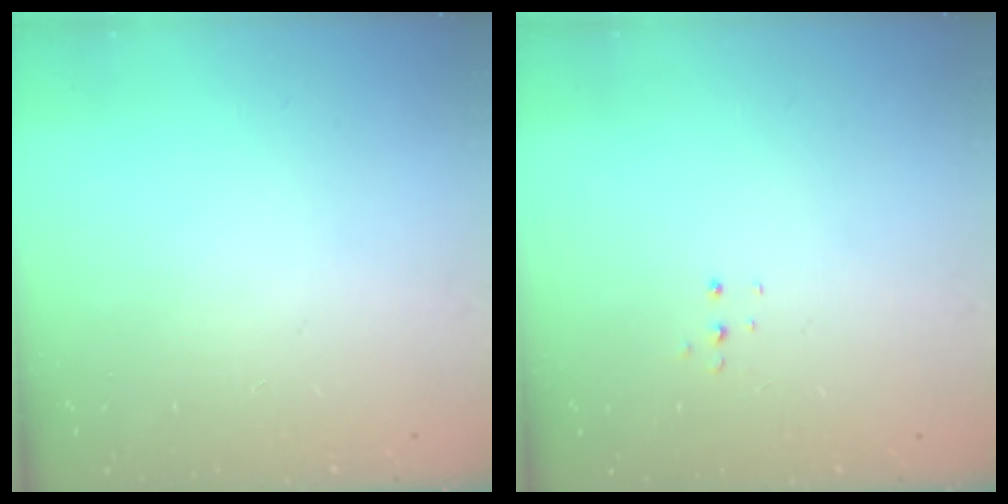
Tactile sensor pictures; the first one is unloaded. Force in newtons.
{"total": 3.4, "press": 3.3, "slide": 0.8}